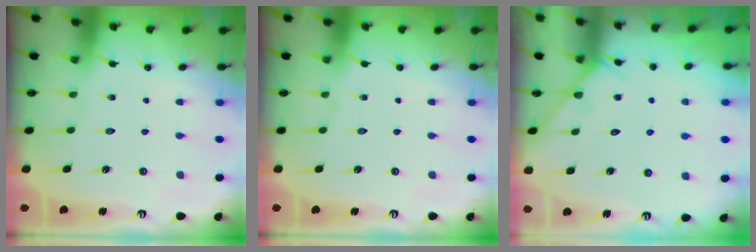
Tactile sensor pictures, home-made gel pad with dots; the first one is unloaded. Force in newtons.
{"total": 0.0}
{"total": 5.4, "press": 5.4, "slide": 0.5}